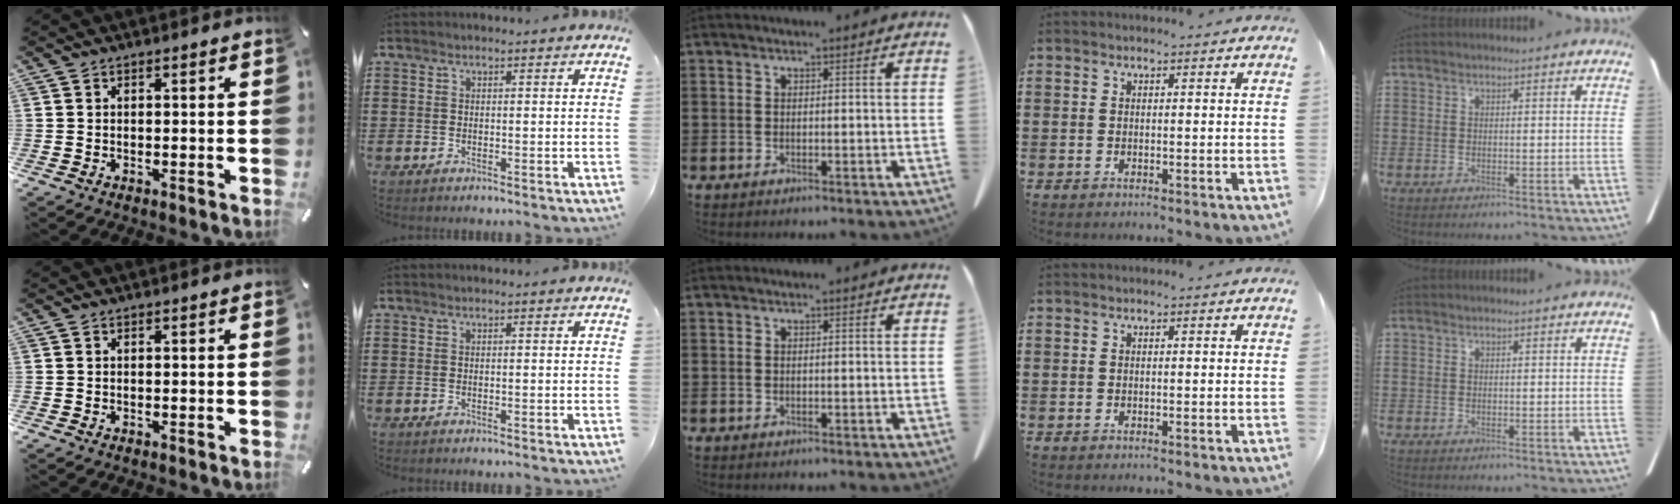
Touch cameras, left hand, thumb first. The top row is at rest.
{}